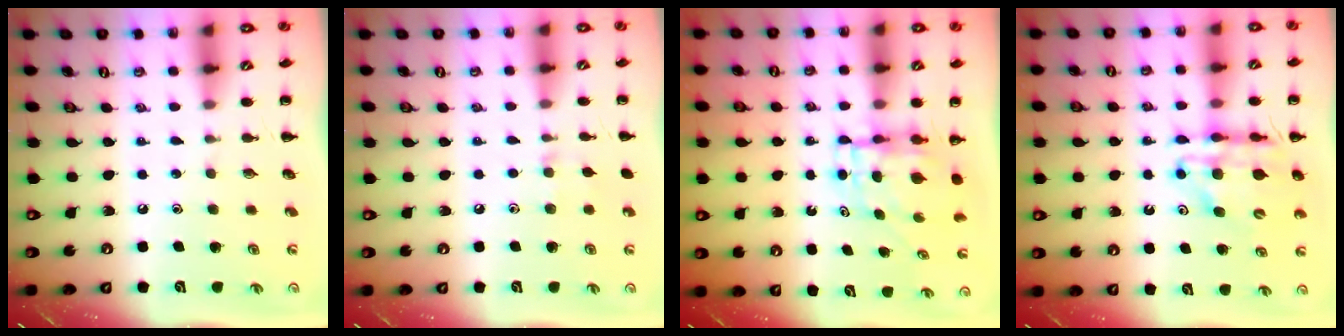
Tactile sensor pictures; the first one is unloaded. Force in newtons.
{"total": 6.2, "press": 5.9, "slide": 2.1}
{"total": 5.1, "press": 5.1, "slide": 0.4}
{"total": 13.9, "press": 13.4, "slide": 3.7}